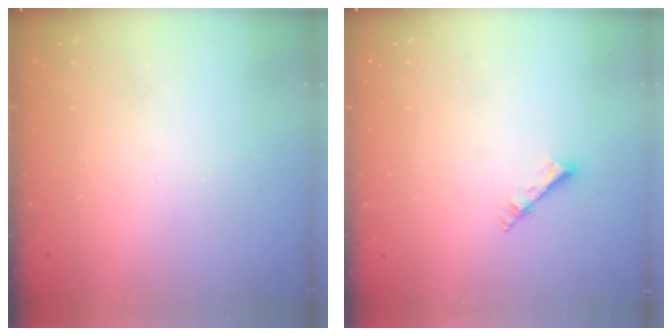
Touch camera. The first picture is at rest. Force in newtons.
{"total": 2.7, "press": 2.7, "slide": 0.3}